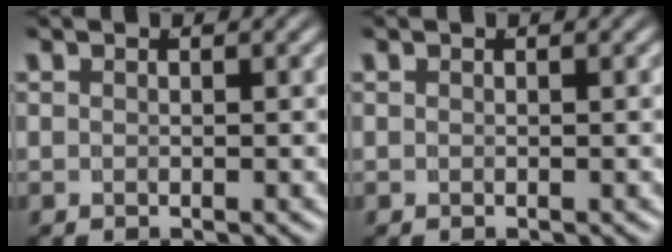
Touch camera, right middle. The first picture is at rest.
{"total": 0.0}